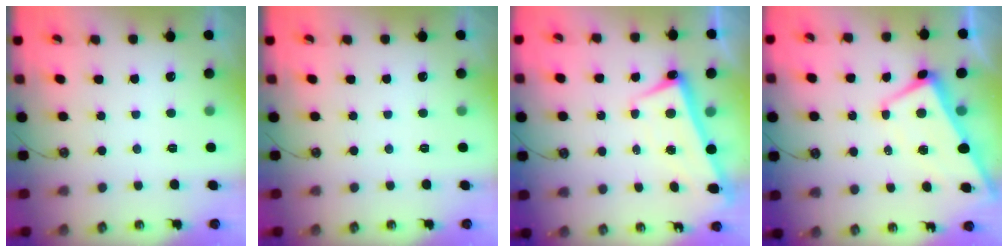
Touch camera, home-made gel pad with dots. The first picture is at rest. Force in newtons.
{"total": 0.0}
{"total": 2.6, "press": 2.5, "slide": 0.7}
{"total": 1.0, "press": 0.4, "slide": 1.0}